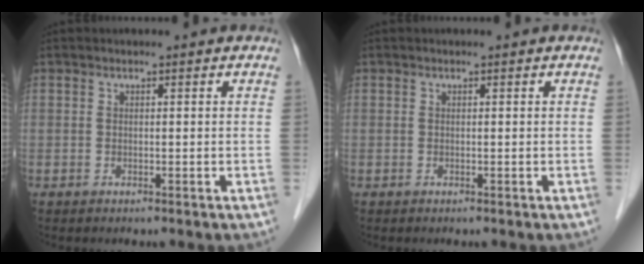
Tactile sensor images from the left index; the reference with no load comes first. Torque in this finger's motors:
{"motor_torque": [0.05, -0.05, 0.00, 0.01]}